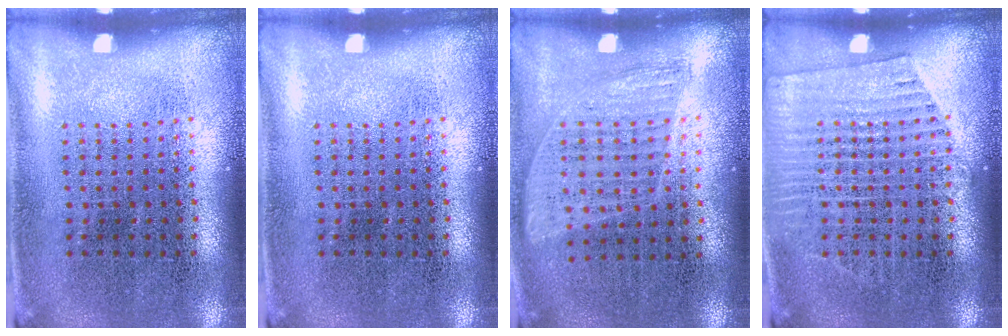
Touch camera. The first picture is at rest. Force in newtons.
{"total": 0.0}
{"total": 0.9, "press": 0.8, "slide": 0.5}
{"total": 1.7, "press": 1.6, "slide": 0.3}